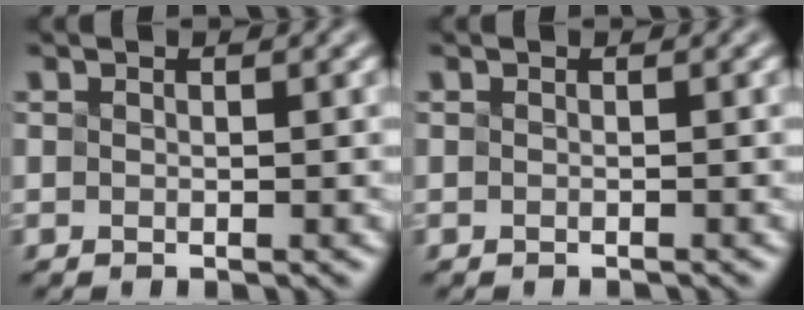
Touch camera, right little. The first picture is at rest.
{"total": 0.7, "force": [-0.7, 0.0, 0.2], "torque": [0.005, -0.009, -0.014]}